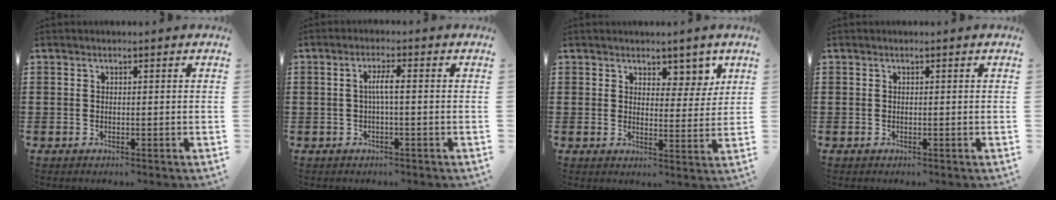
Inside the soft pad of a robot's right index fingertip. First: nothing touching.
{"total": 2.9, "force": [-0.3, 0.3, 2.9], "torque": [-0.054, 0.000, -0.007]}
{"total": 4.6, "force": [3.6, 2.6, 1.2], "torque": [-0.017, -0.010, 0.060]}
{"total": 0.0}